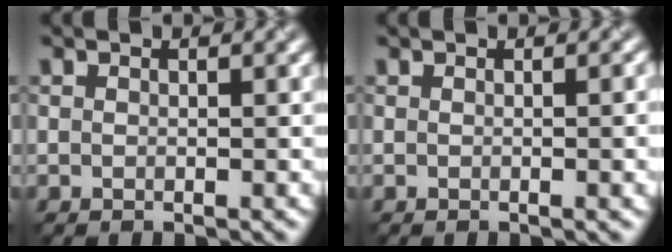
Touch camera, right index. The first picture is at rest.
{"total": 2.4, "force": [-0.2, 0.8, 2.3], "torque": [-0.018, 0.003, -0.008]}